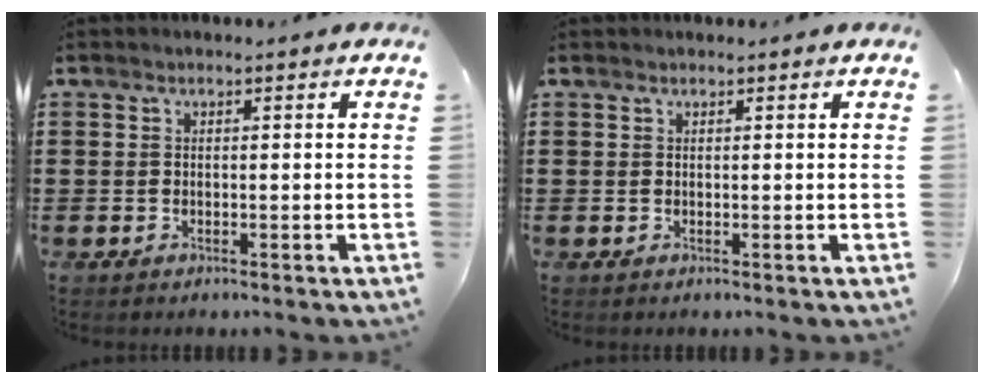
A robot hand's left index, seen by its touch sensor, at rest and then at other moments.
{"total": 0.0}